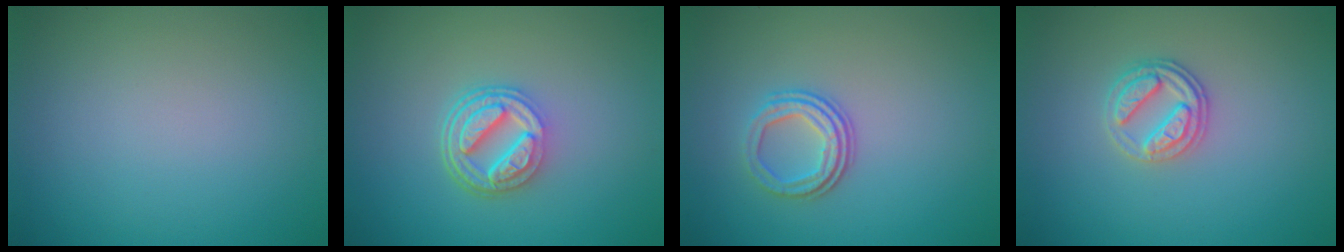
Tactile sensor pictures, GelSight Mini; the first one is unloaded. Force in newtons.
{"total": 5.1, "press": 3.6, "slide": 3.5}
{"total": 2.9, "press": 2.3, "slide": 1.7}
{"total": 2.7, "press": 2.6, "slide": 0.8}